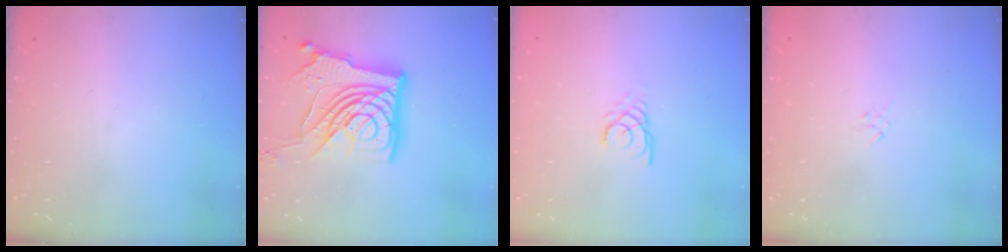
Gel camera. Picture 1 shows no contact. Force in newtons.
{"total": 22.5, "press": 22.4, "slide": 2.7}
{"total": 2.1, "press": 2.1, "slide": 0.0}
{"total": 1.3, "press": 1.2, "slide": 0.5}